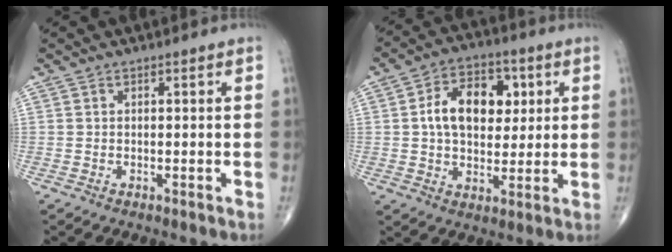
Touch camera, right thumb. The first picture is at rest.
{"total": 13.0, "force": [2.5, 8.5, 9.5], "torque": [-0.121, 0.007, 0.037]}